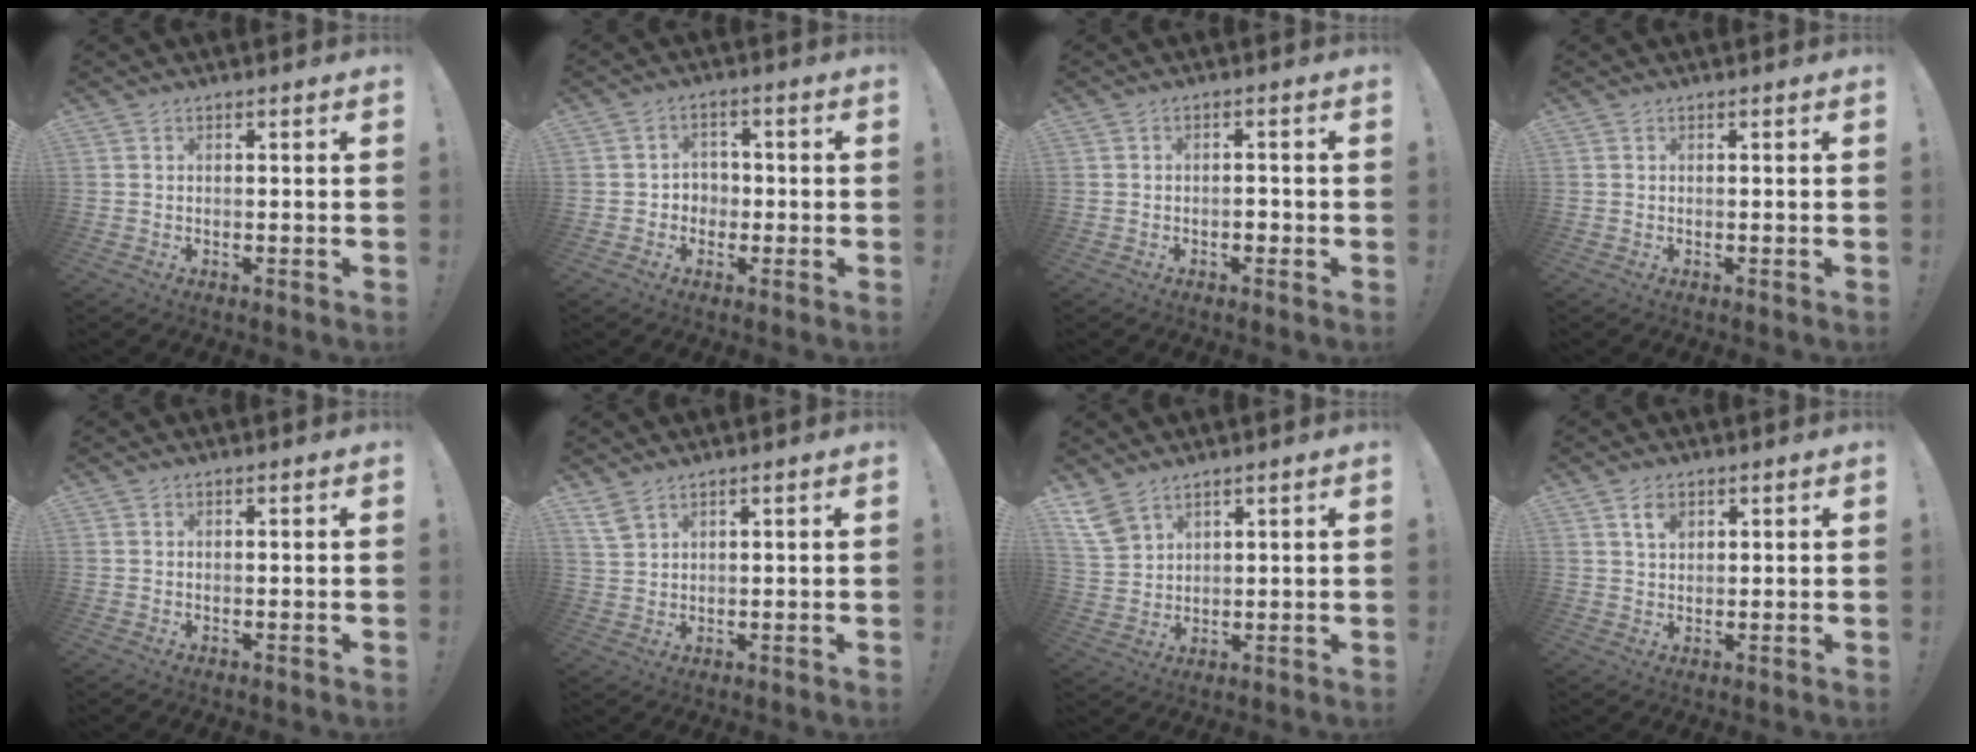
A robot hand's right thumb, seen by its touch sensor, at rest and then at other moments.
{"total": 4.2, "force": [-0.6, 4.0, 1.2], "torque": [-0.022, 0.003, -0.009]}
{"total": 2.0, "force": [-1.1, 1.2, 1.2], "torque": [-0.011, 0.000, -0.021]}
{"total": 0.0}
{"total": 0.0}
{"total": 4.4, "force": [3.1, 2.0, 2.3], "torque": [-0.044, -0.012, 0.060]}
{"total": 7.2, "force": [5.3, 3.8, 3.0], "torque": [-0.058, -0.025, 0.107]}
{"total": 4.2, "force": [2.2, 2.4, 2.6], "torque": [-0.036, -0.007, 0.036]}